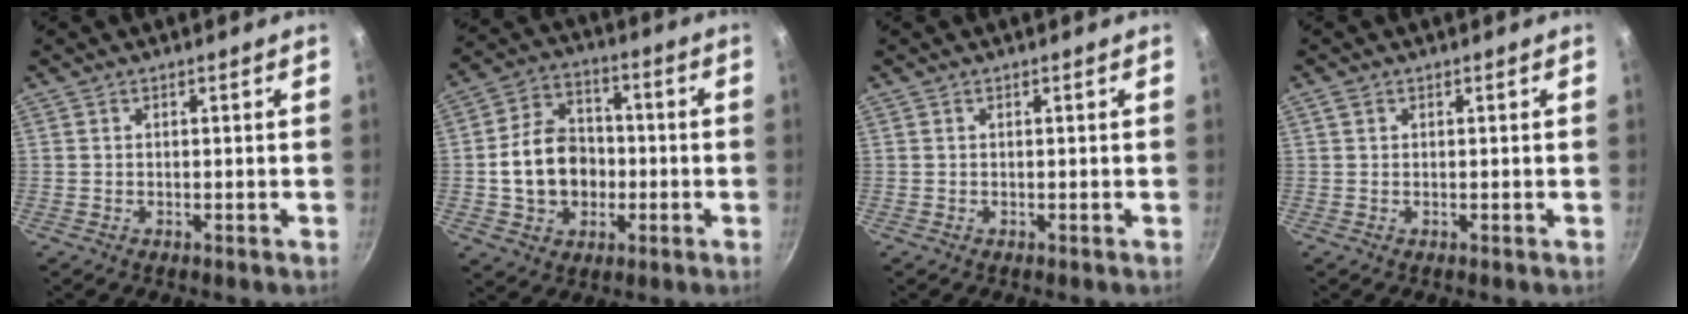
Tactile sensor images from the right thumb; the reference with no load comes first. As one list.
[{"total": 13.2, "force": [-1.4, 10.4, 7.9], "torque": [-0.109, 0.030, -0.024]}, {"total": 0.0}, {"total": 0.9, "force": [0.4, 0.7, 0.4], "torque": [-0.006, 0.001, 0.007]}]